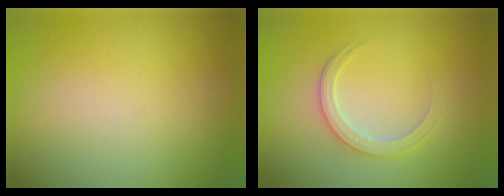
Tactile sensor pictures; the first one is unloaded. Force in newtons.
{"total": 2.5, "press": 2.5, "slide": 0.3}